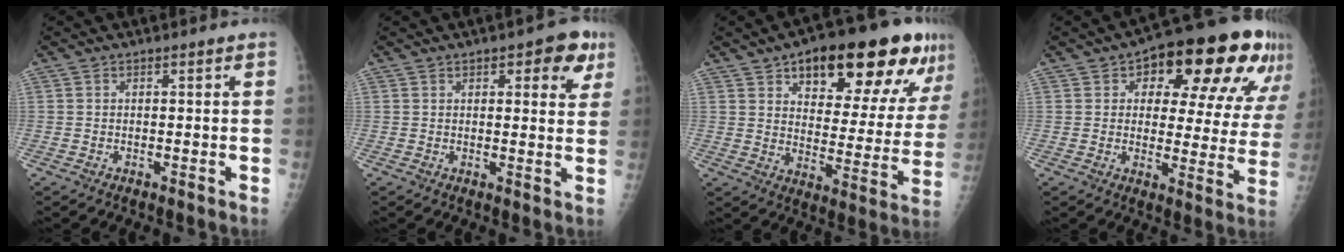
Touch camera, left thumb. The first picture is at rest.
{"total": 6.8, "force": [3.4, 3.0, 5.1], "torque": [-0.031, -0.009, 0.033]}
{"total": 23.8, "force": [13.5, 9.4, 17.3], "torque": [-0.194, -0.025, 0.198]}
{"total": 21.7, "force": [10.6, 10.2, 16.0], "torque": [-0.164, -0.003, 0.141]}